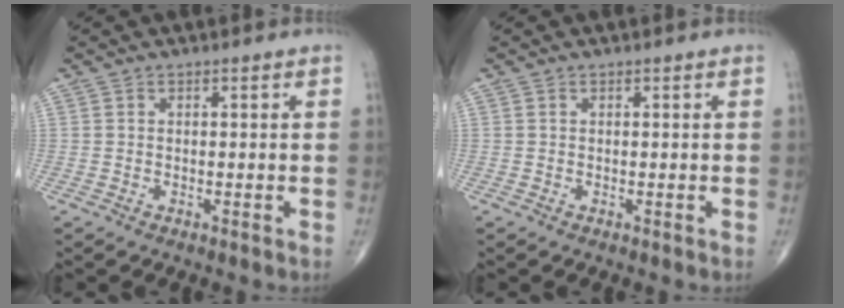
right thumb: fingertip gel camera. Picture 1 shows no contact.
{"total": 0.0}